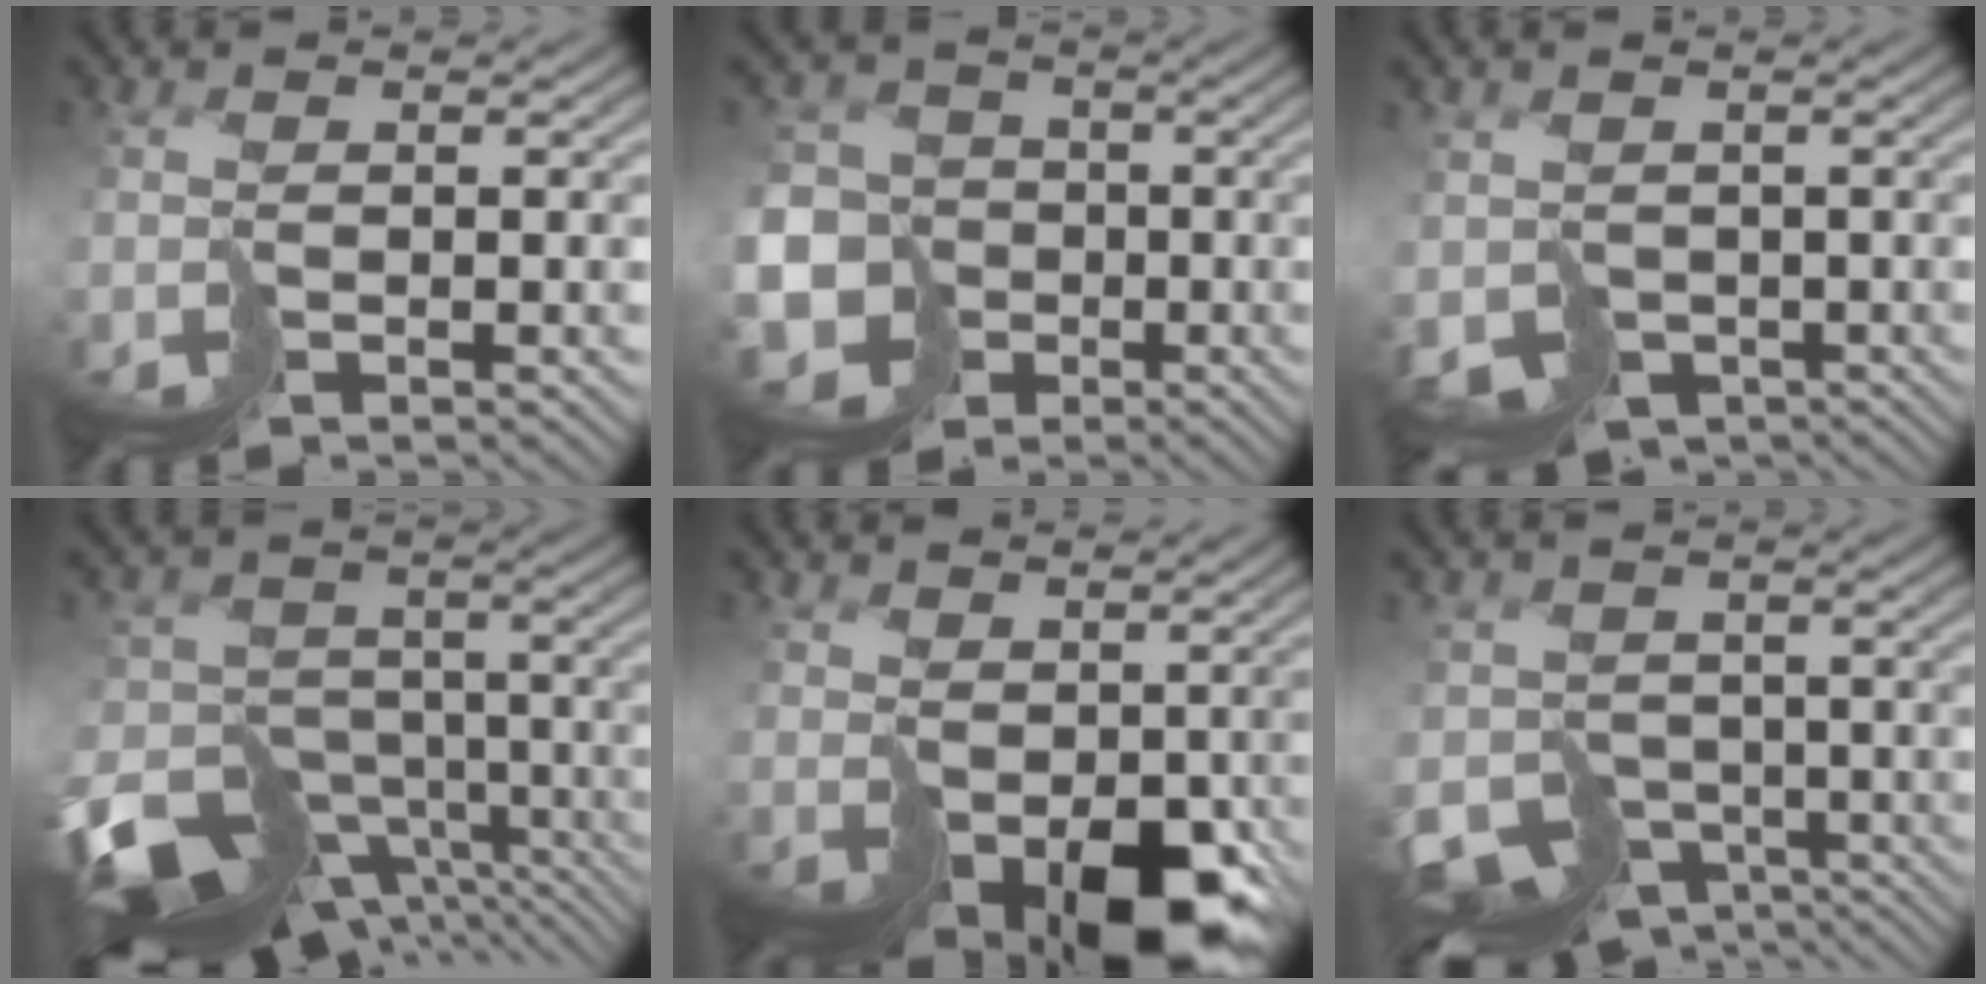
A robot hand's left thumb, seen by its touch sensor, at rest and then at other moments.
{"total": 12.7, "force": [-5.8, 10.5, 4.2], "torque": [-0.118, -0.057, -0.103]}
{"total": 3.6, "force": [-0.8, 3.3, 1.4], "torque": [-0.032, -0.033, -0.007]}
{"total": 15.2, "force": [-9.6, 9.0, 7.6], "torque": [-0.176, -0.038, -0.121]}
{"total": 9.4, "force": [-0.2, 6.3, 7.0], "torque": [-0.132, -0.044, 0.031]}
{"total": 7.4, "force": [-3.9, 5.5, 2.9], "torque": [-0.064, -0.027, -0.052]}